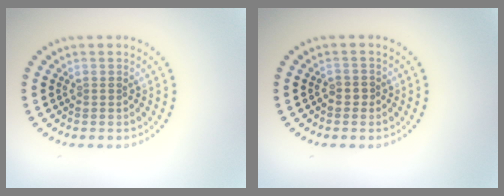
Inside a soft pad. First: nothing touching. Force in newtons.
{"total": 0.7, "press": 0.5, "slide": 0.4}